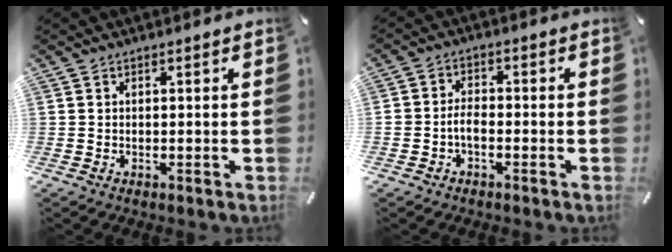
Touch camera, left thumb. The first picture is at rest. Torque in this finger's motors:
{"motor_torque": [0.91, 1.02, 0.52, 0.32, 0.15]}